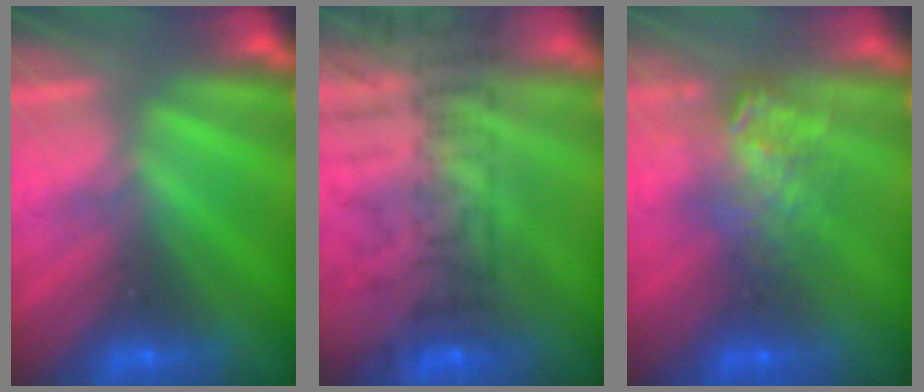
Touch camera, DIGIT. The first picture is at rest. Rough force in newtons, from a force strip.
{"total": 10.5}
{"total": 7.6}